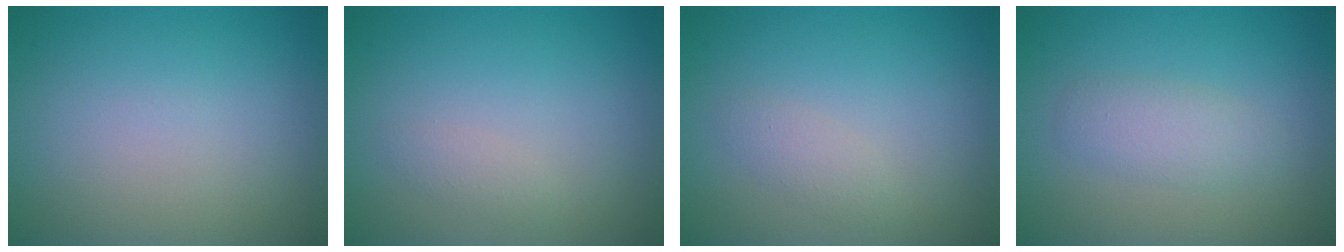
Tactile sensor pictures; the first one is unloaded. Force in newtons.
{"total": 0.8, "press": 0.8, "slide": 0.0}
{"total": 1.3, "press": 1.3, "slide": 0.0}
{"total": 2.2, "press": 2.2, "slide": 0.0}